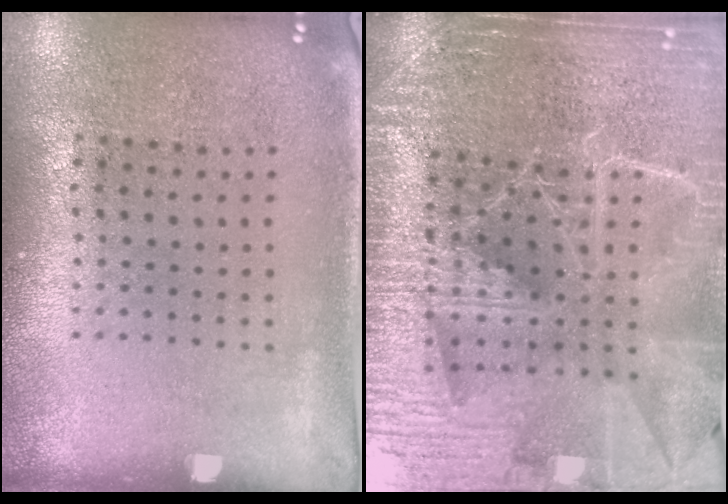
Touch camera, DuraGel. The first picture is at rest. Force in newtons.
{"total": 5.1, "press": 4.7, "slide": 2.1}